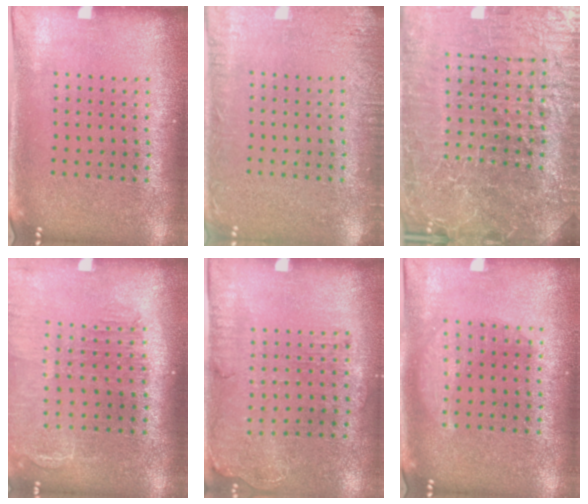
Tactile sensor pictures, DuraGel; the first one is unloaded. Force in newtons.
{"total": 2.5, "press": 2.5, "slide": 0.3}
{"total": 7.4, "press": 6.4, "slide": 3.6}
{"total": 1.4, "press": 1.4, "slide": 0.1}
{"total": 1.4, "press": 1.2, "slide": 0.7}
{"total": 2.2, "press": 2.2, "slide": 0.3}